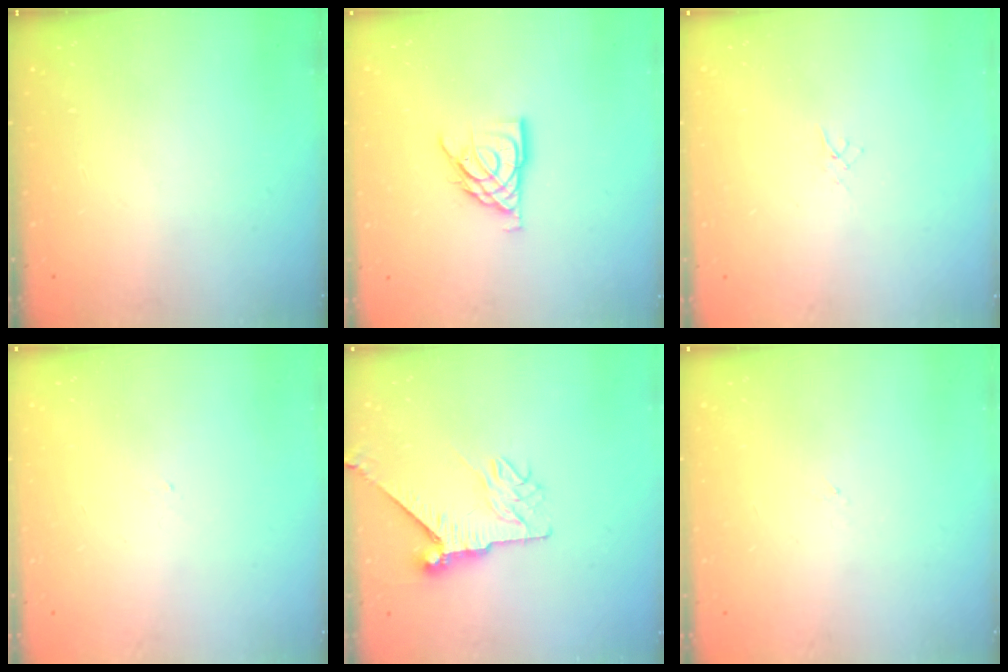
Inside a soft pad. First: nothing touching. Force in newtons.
{"total": 9.6, "press": 9.6, "slide": 0.4}
{"total": 1.9, "press": 1.9, "slide": 0.3}
{"total": 1.3, "press": 1.2, "slide": 0.5}
{"total": 8.4, "press": 8.4, "slide": 0.5}
{"total": 0.0}